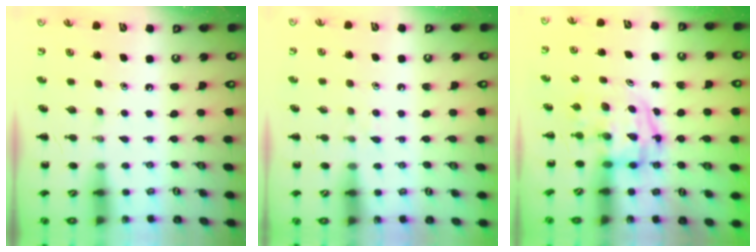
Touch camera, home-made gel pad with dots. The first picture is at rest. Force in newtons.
{"total": 3.6, "press": 3.2, "slide": 1.8}
{"total": 4.0, "press": 3.9, "slide": 0.6}